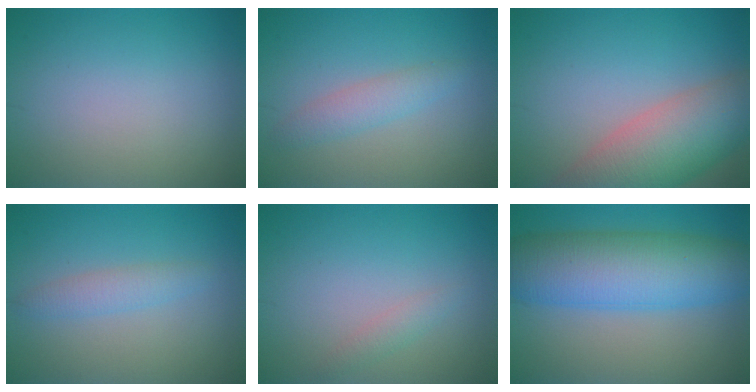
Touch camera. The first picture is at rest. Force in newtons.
{"total": 2.1, "press": 2.1, "slide": 0.1}
{"total": 8.9, "press": 8.9, "slide": 0.4}
{"total": 1.9, "press": 1.9, "slide": 0.0}
{"total": 1.1, "press": 1.1, "slide": 0.0}
{"total": 10.2, "press": 10.2, "slide": 0.1}